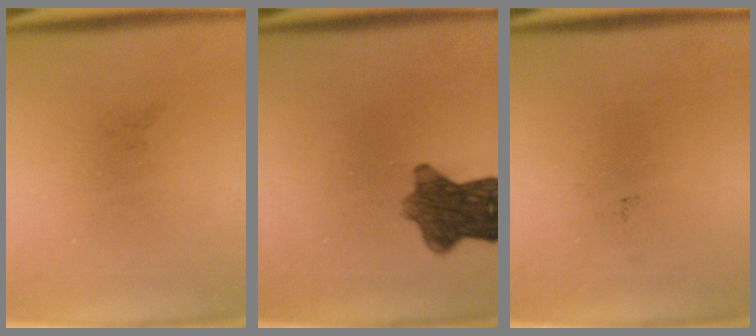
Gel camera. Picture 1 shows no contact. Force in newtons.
{"total": 8.4}
{"total": 0.0}